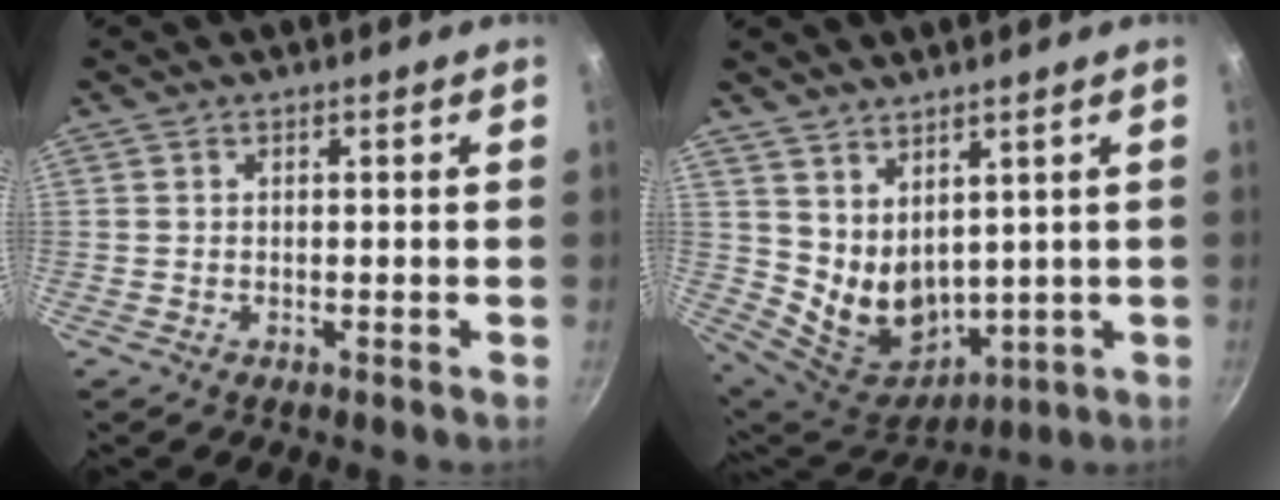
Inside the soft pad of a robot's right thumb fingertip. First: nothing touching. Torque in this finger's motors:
{"motor_torque": [-0.21, 0.86, 0.15, -0.02, 0.06]}